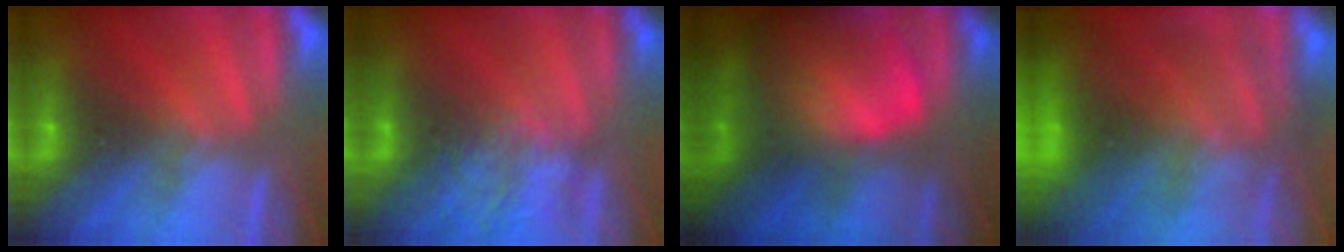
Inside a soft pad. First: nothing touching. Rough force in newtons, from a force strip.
{"total": 2.2}
{"total": 8.6}
{"total": 9.0}